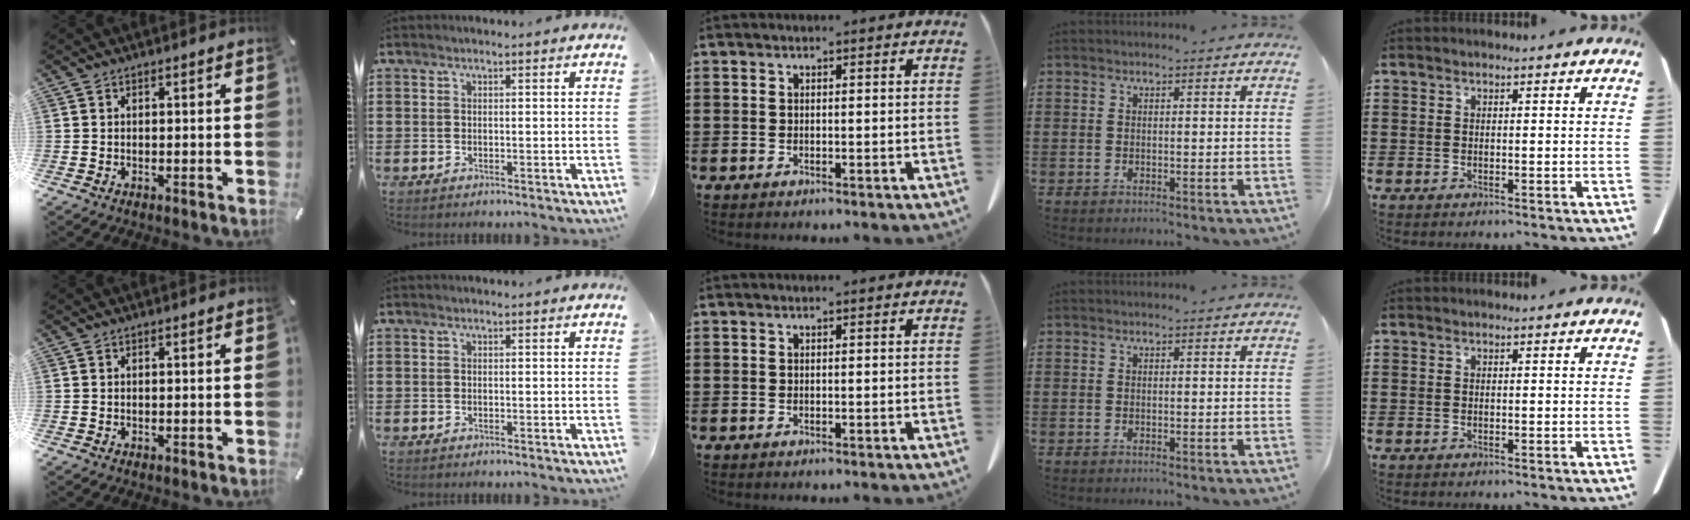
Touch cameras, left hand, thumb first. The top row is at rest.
{}